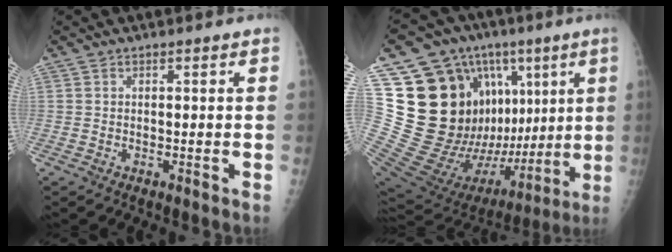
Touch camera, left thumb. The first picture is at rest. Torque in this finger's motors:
{"motor_torque": [1.95, 3.05, 0.09, -0.35, 0.09]}